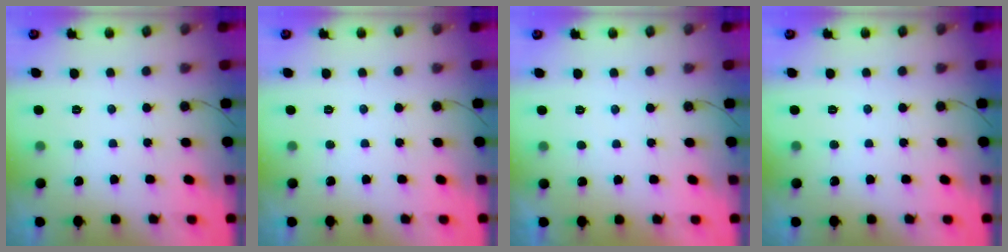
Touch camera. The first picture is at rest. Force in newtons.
{"total": 0.0}
{"total": 0.8, "press": 0.7, "slide": 0.5}
{"total": 0.0}